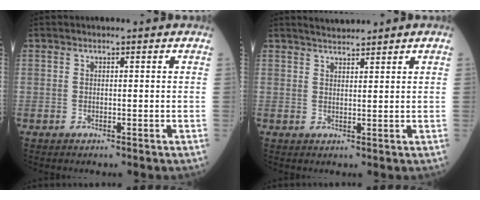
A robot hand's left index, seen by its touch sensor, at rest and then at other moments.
{"total": 2.8, "force": [2.7, 0.0, 0.7], "torque": [-0.016, 0.009, 0.049]}